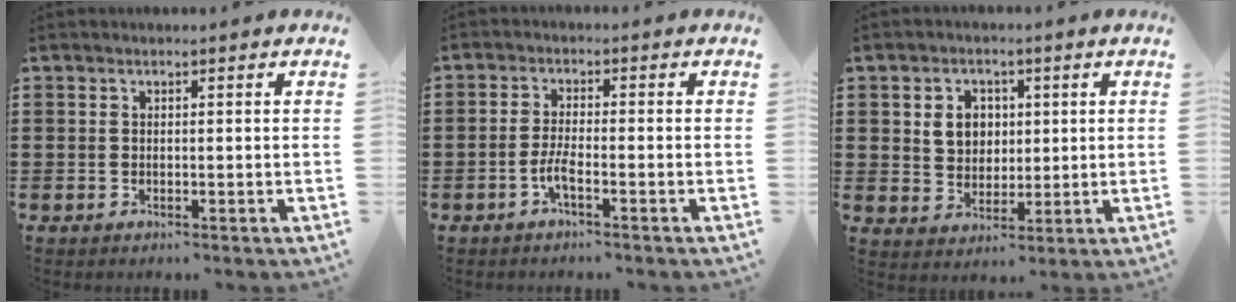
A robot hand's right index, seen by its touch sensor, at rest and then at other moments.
{"total": 3.0, "force": [-1.7, 0.5, 2.5], "torque": [-0.057, -0.003, -0.035]}
{"total": 5.1, "force": [1.2, 4.4, 2.3], "torque": [-0.055, 0.012, 0.017]}